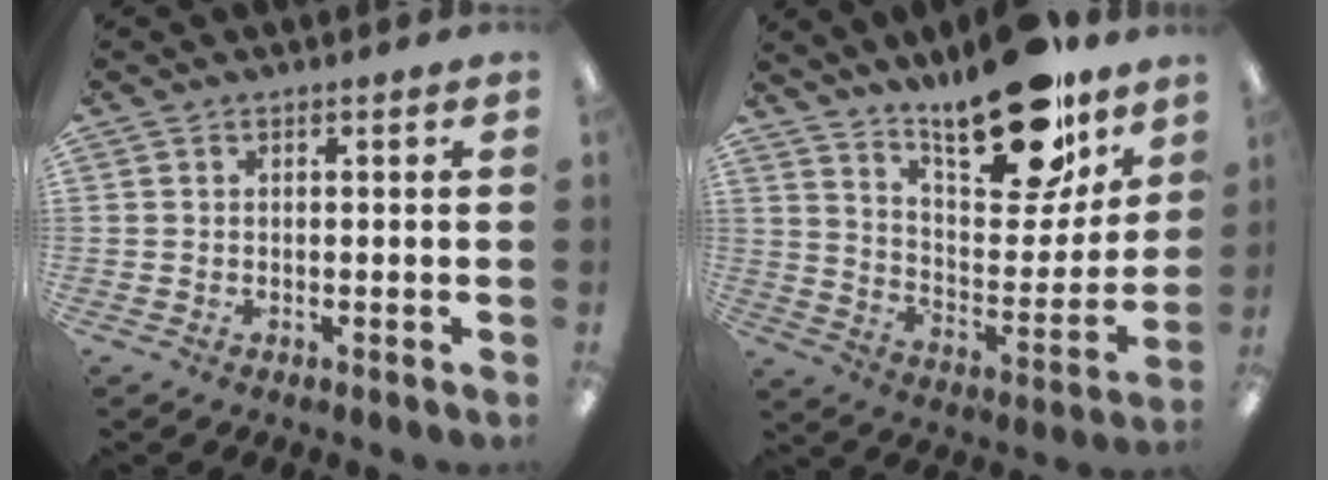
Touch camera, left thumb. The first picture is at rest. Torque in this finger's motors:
{"motor_torque": [0.40, 0.53, 1.08, -1.68, 0.14]}